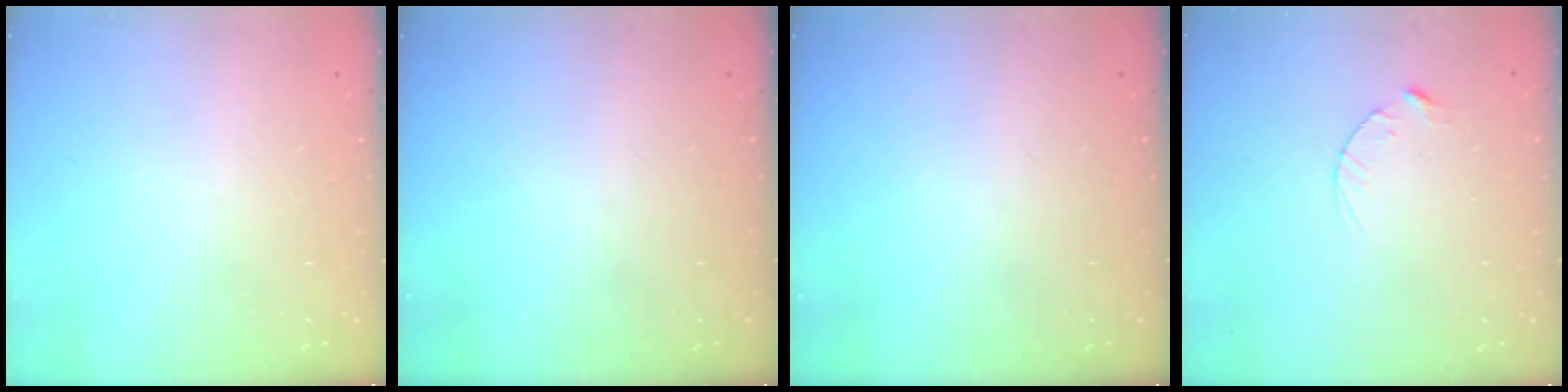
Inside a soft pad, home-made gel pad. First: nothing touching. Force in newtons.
{"total": 0.0}
{"total": 0.0}
{"total": 2.8, "press": 2.8, "slide": 0.4}